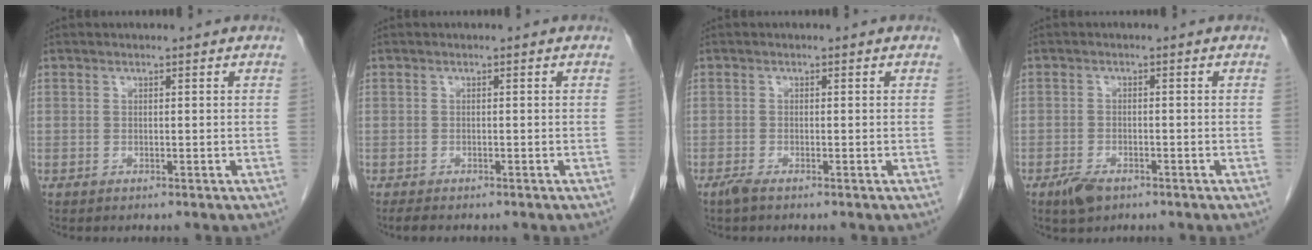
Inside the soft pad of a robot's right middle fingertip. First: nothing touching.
{"total": 2.0, "force": [-1.6, 0.6, 1.0], "torque": [-0.024, -0.006, -0.020]}
{"total": 1.4, "force": [-1.1, 0.1, 0.9], "torque": [-0.026, -0.005, -0.023]}
{"total": 3.4, "force": [-2.3, 1.4, 2.0], "torque": [-0.043, -0.003, -0.036]}